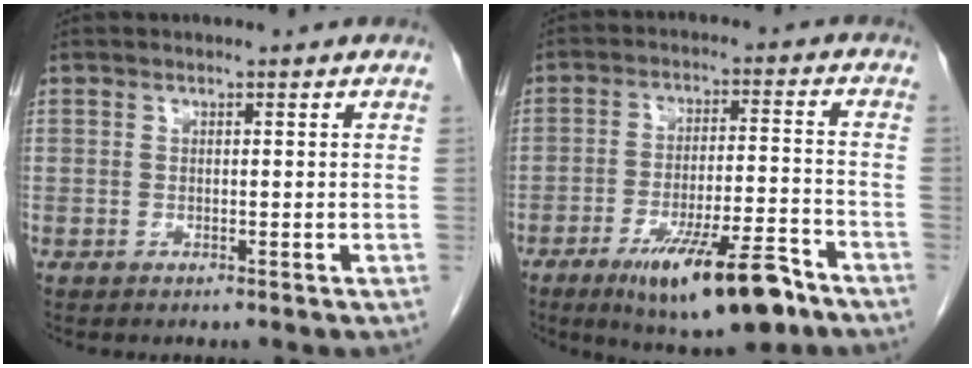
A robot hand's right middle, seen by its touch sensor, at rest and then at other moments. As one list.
[{"total": 14.0, "force": [-8.8, 2.6, 10.6], "torque": [-0.157, -0.011, -0.135]}]